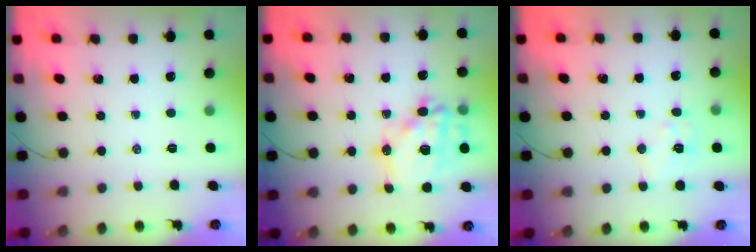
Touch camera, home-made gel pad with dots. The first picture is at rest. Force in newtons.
{"total": 17.5, "press": 17.1, "slide": 3.7}
{"total": 6.9, "press": 6.8, "slide": 1.1}